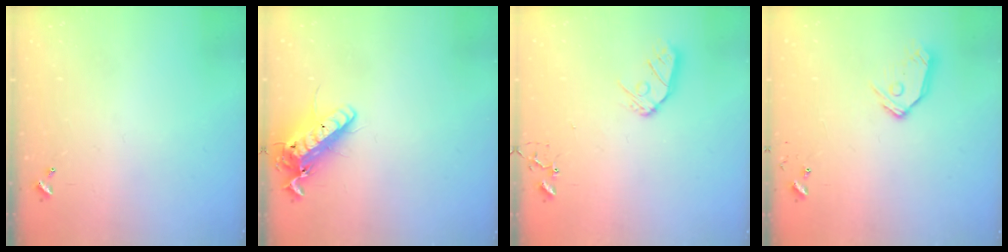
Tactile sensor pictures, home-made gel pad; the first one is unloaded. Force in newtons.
{"total": 15.6, "press": 15.4, "slide": 2.8}
{"total": 9.1, "press": 9.1, "slide": 0.9}
{"total": 10.1, "press": 10.1, "slide": 1.2}